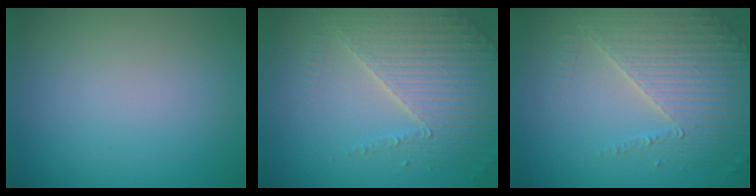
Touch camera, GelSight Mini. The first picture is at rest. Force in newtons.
{"total": 4.2, "press": 3.9, "slide": 1.4}
{"total": 4.2, "press": 3.9, "slide": 1.4}